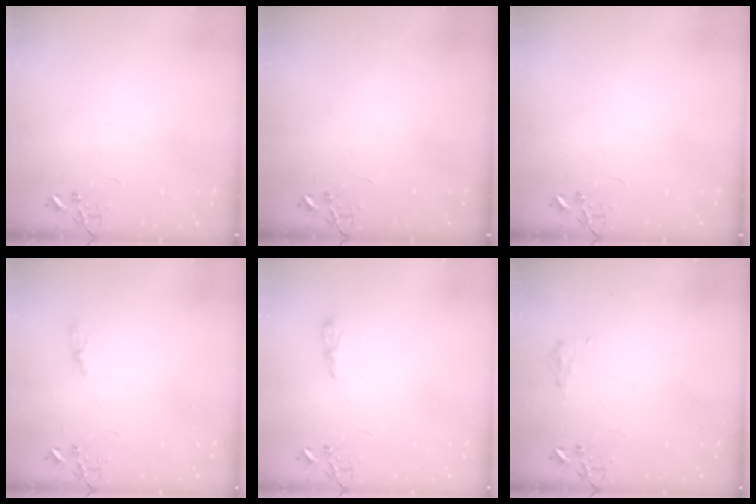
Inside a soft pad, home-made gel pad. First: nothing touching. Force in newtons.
{"total": 0.0}
{"total": 0.0}
{"total": 4.4, "press": 4.4, "slide": 0.6}
{"total": 6.3, "press": 6.2, "slide": 0.8}
{"total": 6.9, "press": 6.8, "slide": 1.0}